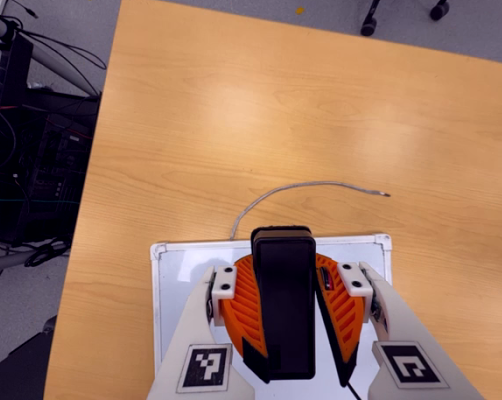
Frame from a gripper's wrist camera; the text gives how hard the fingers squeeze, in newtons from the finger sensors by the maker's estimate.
{"total": 12.9, "left": 11.4, "right": 14.5}